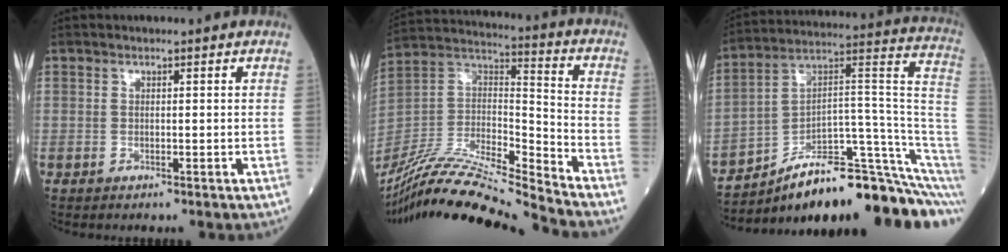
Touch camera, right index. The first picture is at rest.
{"total": 21.5, "force": [-19.8, -0.7, 8.6], "torque": [-0.189, 0.004, -0.358]}
{"total": 20.3, "force": [-14.0, 2.4, 14.5], "torque": [-0.129, 0.073, -0.211]}